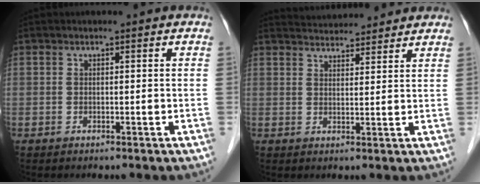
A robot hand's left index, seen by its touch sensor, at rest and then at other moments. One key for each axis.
{"total": 8.1, "fx": 7.9, "fy": 1.3, "fz": 1.6, "tx": -0.025, "ty": 0.025, "tz": 0.108}